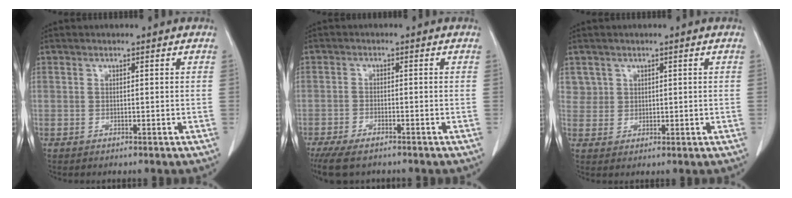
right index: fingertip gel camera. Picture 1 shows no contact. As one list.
[{"total": 6.9, "force": [-5.4, 2.1, 3.8], "torque": [-0.063, -0.013, -0.090]}, {"total": 2.8, "force": [1.6, 2.3, -0.3], "torque": [0.024, 0.004, 0.026]}]